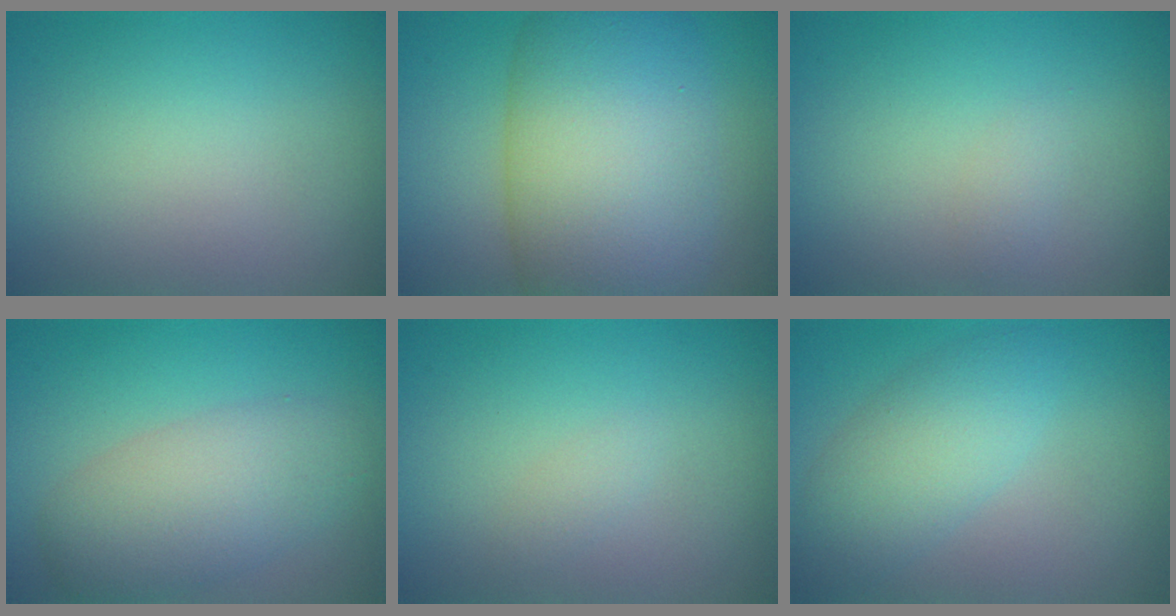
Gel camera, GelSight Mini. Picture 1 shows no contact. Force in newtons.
{"total": 13.1, "press": 13.1, "slide": 0.2}
{"total": 0.8, "press": 0.8, "slide": 0.0}
{"total": 5.5, "press": 5.5, "slide": 0.1}
{"total": 0.8, "press": 0.8, "slide": 0.0}
{"total": 4.2, "press": 4.2, "slide": 0.0}